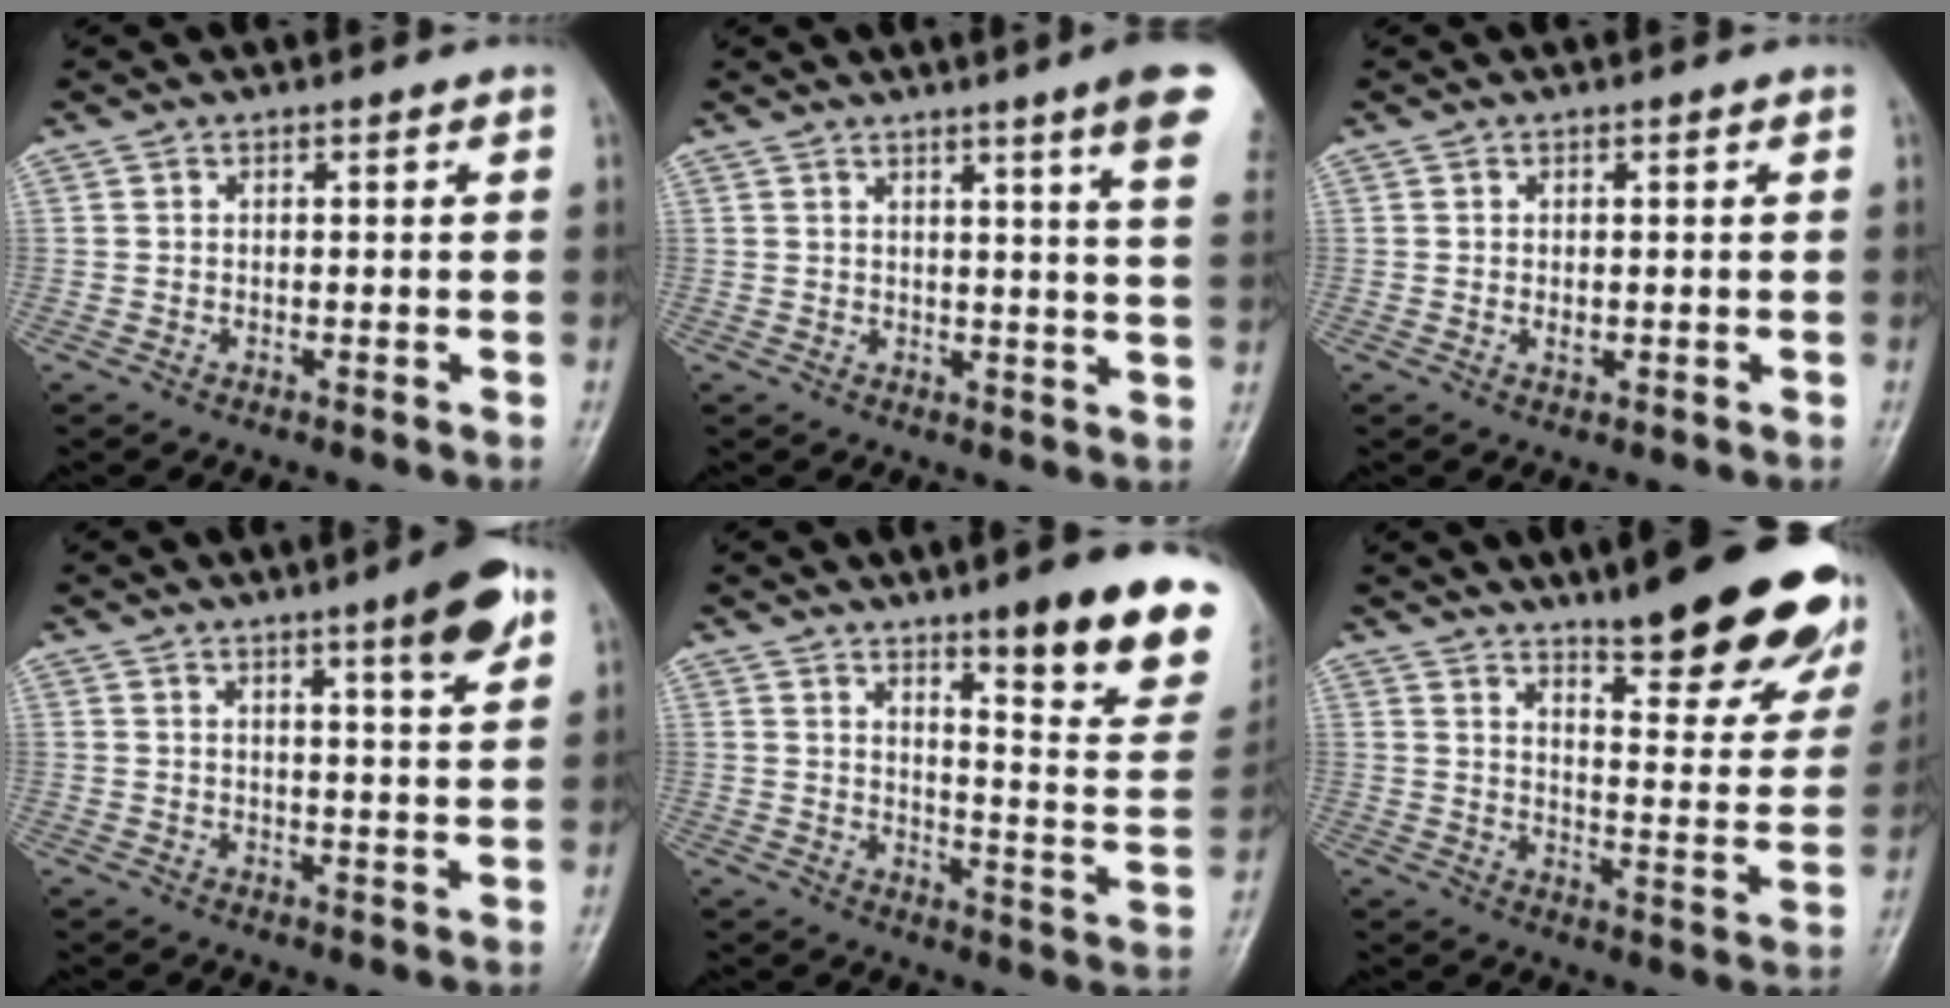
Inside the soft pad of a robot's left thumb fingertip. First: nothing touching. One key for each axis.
{"total": 11.2, "fx": 6.4, "fy": -0.1, "fz": 9.1, "tx": -0.111, "ty": -0.022, "tz": 0.063}
{"total": 1.4, "fx": -0.1, "fy": 0.9, "fz": 1.1, "tx": -0.013, "ty": 0.002, "tz": -0.002}
{"total": 7.7, "fx": 4.2, "fy": 1.0, "fz": 6.4, "tx": -0.082, "ty": -0.018, "tz": 0.056}
{"total": 19.0, "fx": 11.5, "fy": 3.5, "fz": 14.7, "tx": -0.151, "ty": -0.067, "tz": 0.160}
{"total": 22.1, "fx": 15.4, "fy": 5.3, "fz": 14.9, "tx": -0.161, "ty": -0.081, "tz": 0.206}